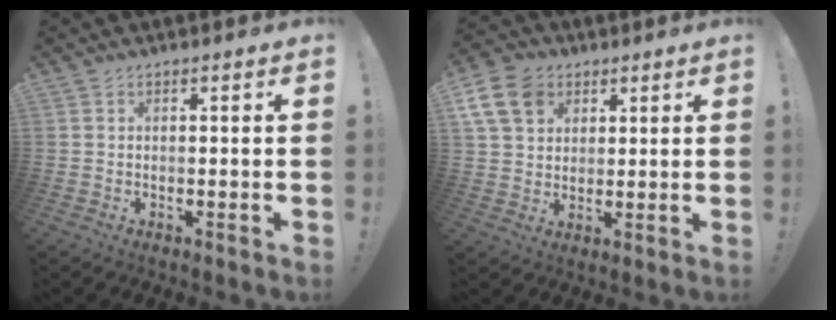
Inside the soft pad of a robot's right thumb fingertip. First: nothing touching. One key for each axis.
{"total": 11.7, "fx": 5.3, "fy": 8.9, "fz": 5.4, "tx": -0.099, "ty": -0.020, "tz": 0.108}